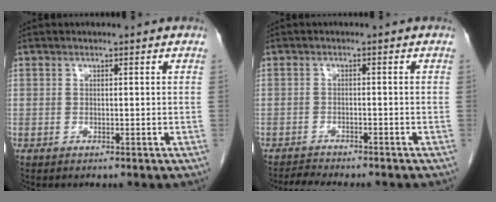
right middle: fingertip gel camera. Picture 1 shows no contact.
{"total": 4.2, "force": [-3.9, 0.2, 1.4], "torque": [-0.022, -0.012, -0.060]}